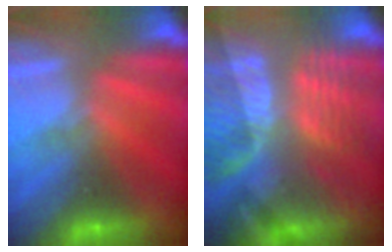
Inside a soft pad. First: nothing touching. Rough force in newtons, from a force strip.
{"total": 9.4}